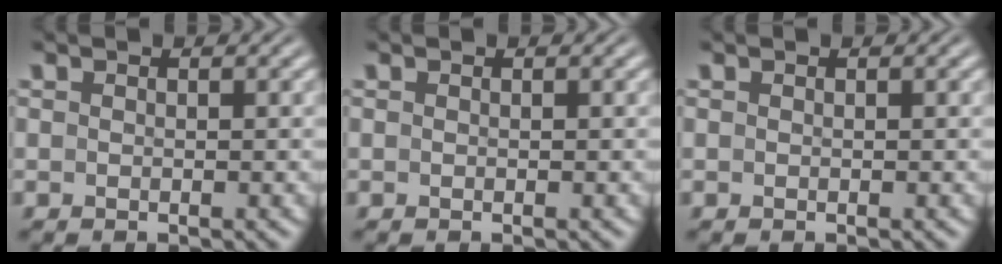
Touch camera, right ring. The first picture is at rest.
{"total": 0.0}
{"total": 0.0}